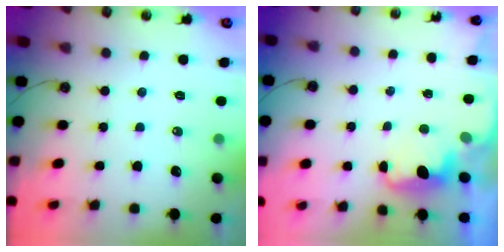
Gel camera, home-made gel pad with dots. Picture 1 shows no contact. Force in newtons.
{"total": 4.0, "press": 3.9, "slide": 0.6}